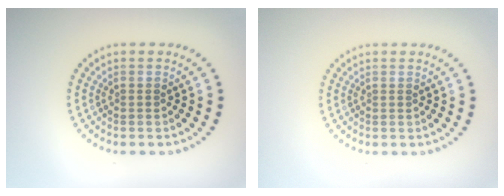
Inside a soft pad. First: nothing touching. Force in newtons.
{"total": 0.0}